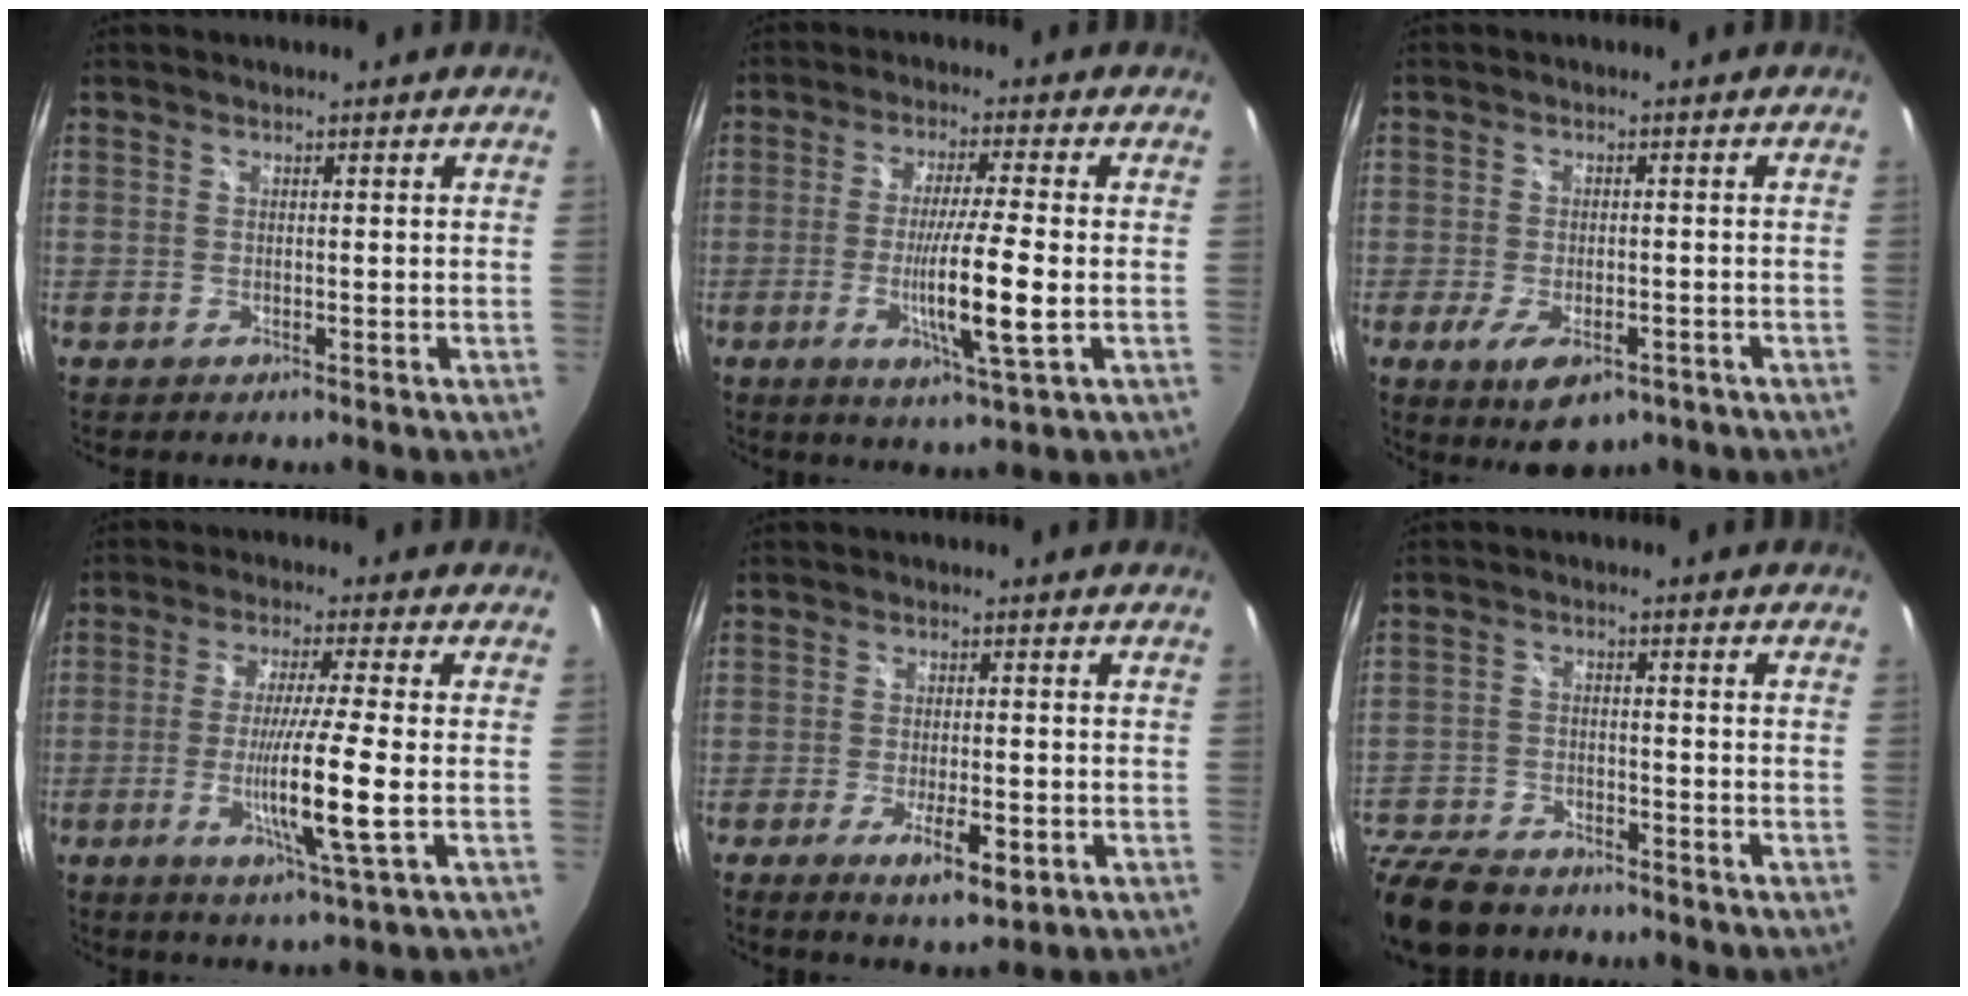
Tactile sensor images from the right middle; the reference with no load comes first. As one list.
[{"total": 10.0, "force": [-2.1, -0.5, 9.8], "torque": [-0.175, -0.017, -0.040]}, {"total": 7.7, "force": [-4.1, 3.6, 5.4], "torque": [-0.107, -0.023, -0.062]}, {"total": 10.2, "force": [-2.2, -1.3, 9.8], "torque": [-0.182, -0.019, -0.043]}, {"total": 6.4, "force": [-2.8, 1.9, 5.4], "torque": [-0.105, -0.015, -0.042]}, {"total": 14.1, "force": [-11.2, 6.5, 5.5], "torque": [-0.162, -0.014, -0.202]}]